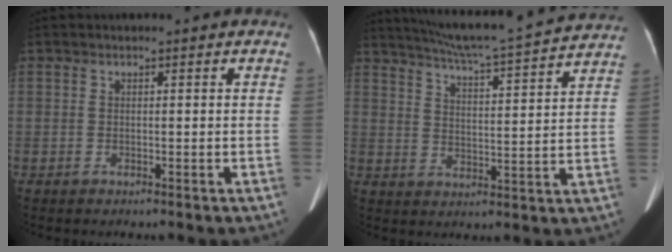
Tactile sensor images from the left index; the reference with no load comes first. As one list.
[{"total": 19.8, "force": [18.4, -0.3, 7.5], "torque": [-0.131, -0.011, 0.247]}]